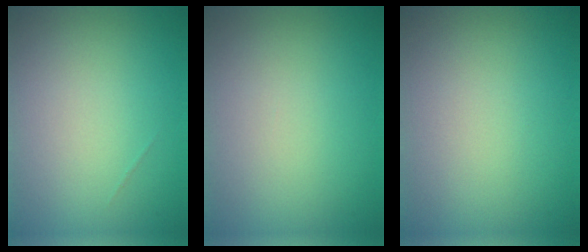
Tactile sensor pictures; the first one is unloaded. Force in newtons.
{"total": 0.0}
{"total": 0.0}